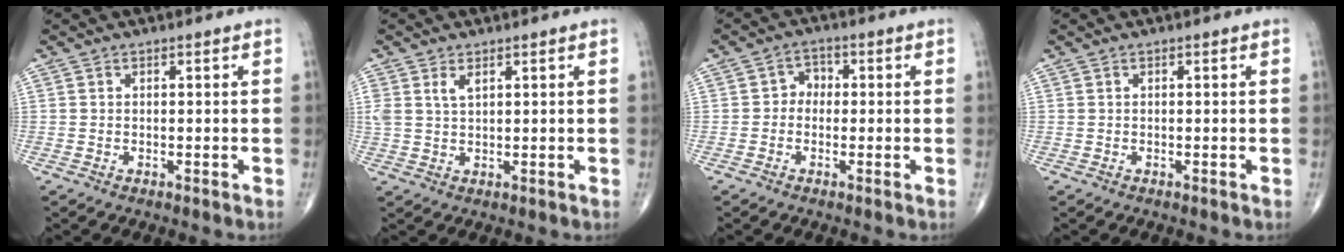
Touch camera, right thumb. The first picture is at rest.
{"total": 2.7, "force": [1.4, 1.3, 1.9], "torque": [-0.041, 0.001, 0.036]}
{"total": 3.0, "force": [-0.3, 2.6, 1.5], "torque": [0.001, 0.015, -0.017]}
{"total": 0.0}